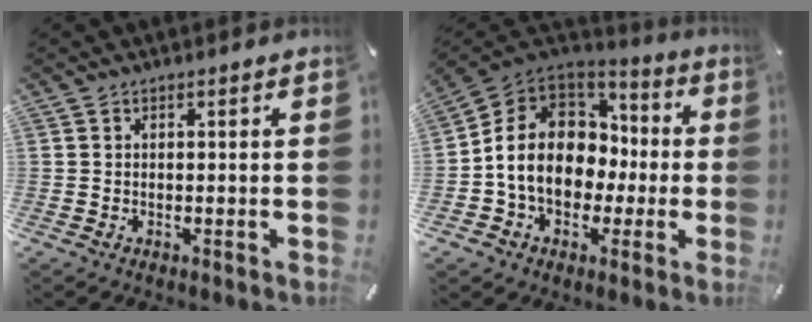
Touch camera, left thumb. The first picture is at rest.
{"total": 13.9, "force": [-1.8, 11.7, 7.2], "torque": [-0.158, 0.016, -0.026]}